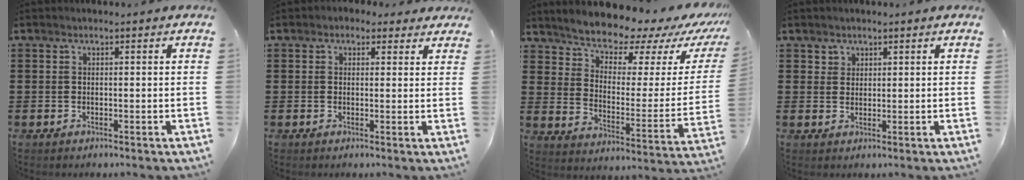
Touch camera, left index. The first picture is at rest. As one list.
[{"total": 1.8, "force": [1.3, 1.2, 0.3], "torque": [-0.004, 0.006, 0.021]}, {"total": 8.1, "force": [7.8, 1.4, 1.5], "torque": [-0.058, -0.069, 0.130]}, {"total": 1.6, "force": [1.2, 1.1, 0.0], "torque": [-0.004, 0.003, 0.023]}]